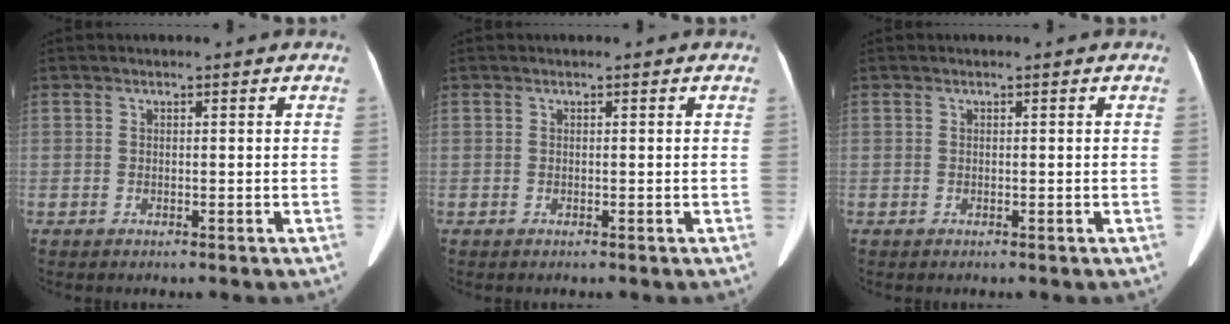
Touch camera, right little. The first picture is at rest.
{"total": 0.0}
{"total": 0.0}